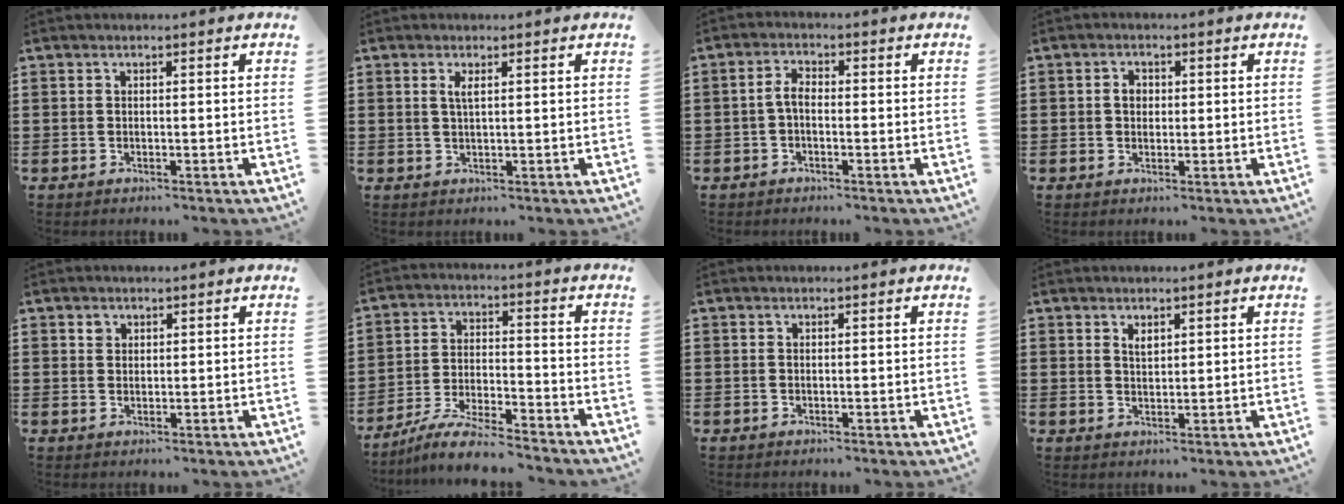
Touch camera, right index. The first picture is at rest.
{"total": 1.5, "force": [0.5, 0.2, 1.4], "torque": [-0.029, 0.001, 0.008]}
{"total": 2.7, "force": [-0.8, 1.2, 2.4], "torque": [-0.060, -0.002, -0.020]}
{"total": 2.1, "force": [0.2, 1.6, 1.3], "torque": [-0.029, 0.008, 0.002]}
{"total": 1.2, "force": [0.8, 0.8, 0.1], "torque": [0.002, -0.005, 0.015]}
{"total": 7.1, "force": [-6.8, 0.1, 2.2], "torque": [-0.052, -0.001, -0.132]}
{"total": 0.0}
{"total": 1.5, "force": [1.1, 0.7, 0.8], "torque": [-0.018, 0.002, 0.020]}